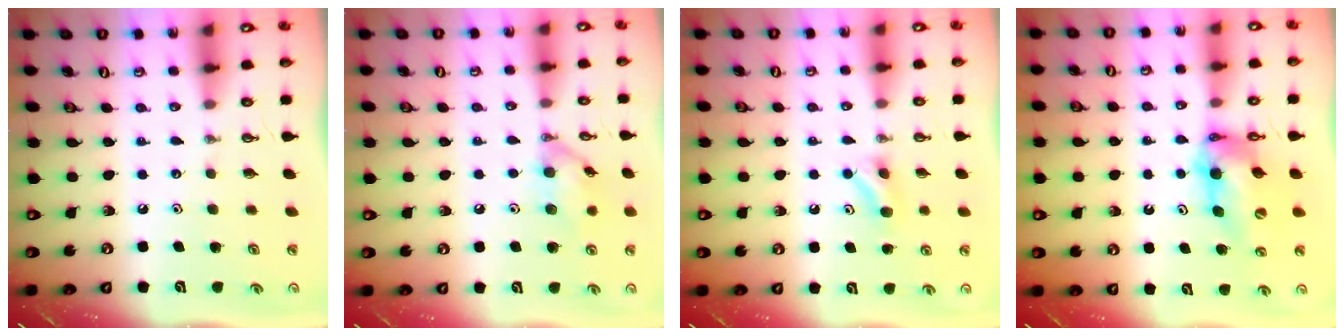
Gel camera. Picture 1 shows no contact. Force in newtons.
{"total": 10.8, "press": 10.8, "slide": 0.3}
{"total": 5.1, "press": 4.9, "slide": 1.4}
{"total": 10.9, "press": 10.8, "slide": 1.0}